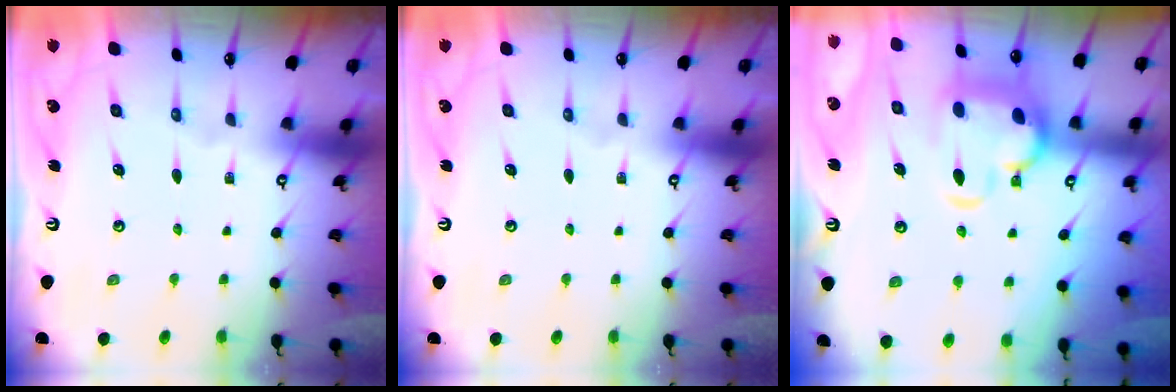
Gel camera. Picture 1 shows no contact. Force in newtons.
{"total": 0.0}
{"total": 6.4, "press": 6.2, "slide": 1.7}